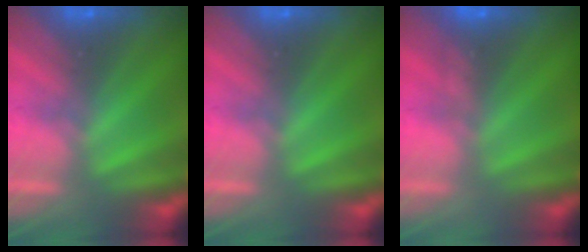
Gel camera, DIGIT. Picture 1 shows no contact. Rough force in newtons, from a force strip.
{"total": 0.0}
{"total": 3.3}